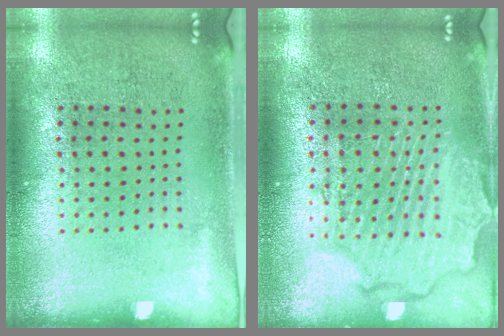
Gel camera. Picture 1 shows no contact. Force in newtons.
{"total": 2.4, "press": 2.2, "slide": 0.9}